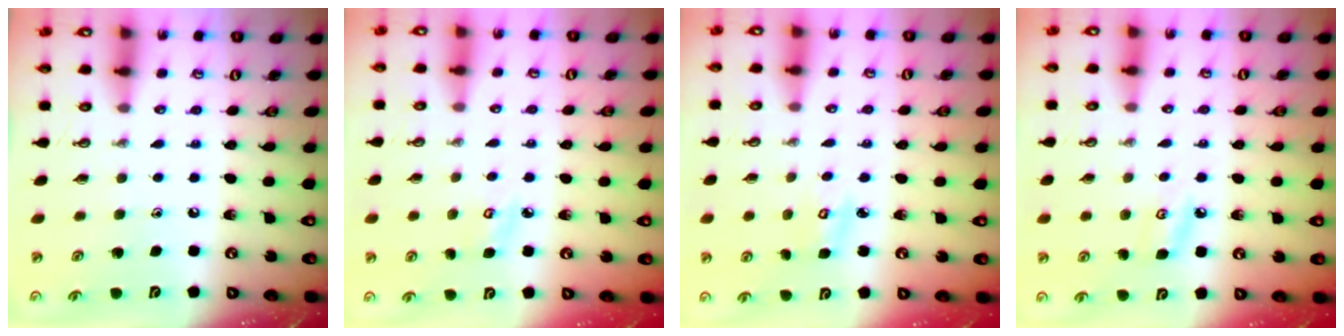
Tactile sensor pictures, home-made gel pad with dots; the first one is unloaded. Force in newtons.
{"total": 4.4, "press": 4.4, "slide": 0.4}
{"total": 2.9, "press": 2.9, "slide": 0.2}
{"total": 5.4, "press": 5.4, "slide": 0.5}